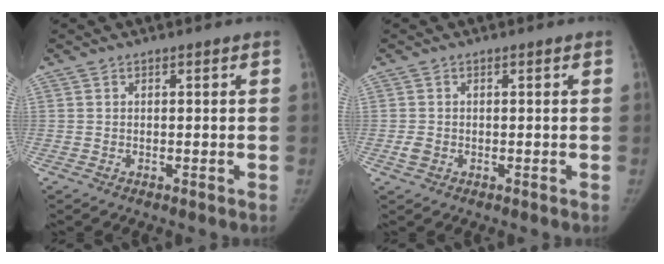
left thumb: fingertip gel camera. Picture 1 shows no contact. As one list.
[{"total": 1.5, "force": [-0.4, 1.2, 0.8], "torque": [-0.017, 0.001, -0.007]}]